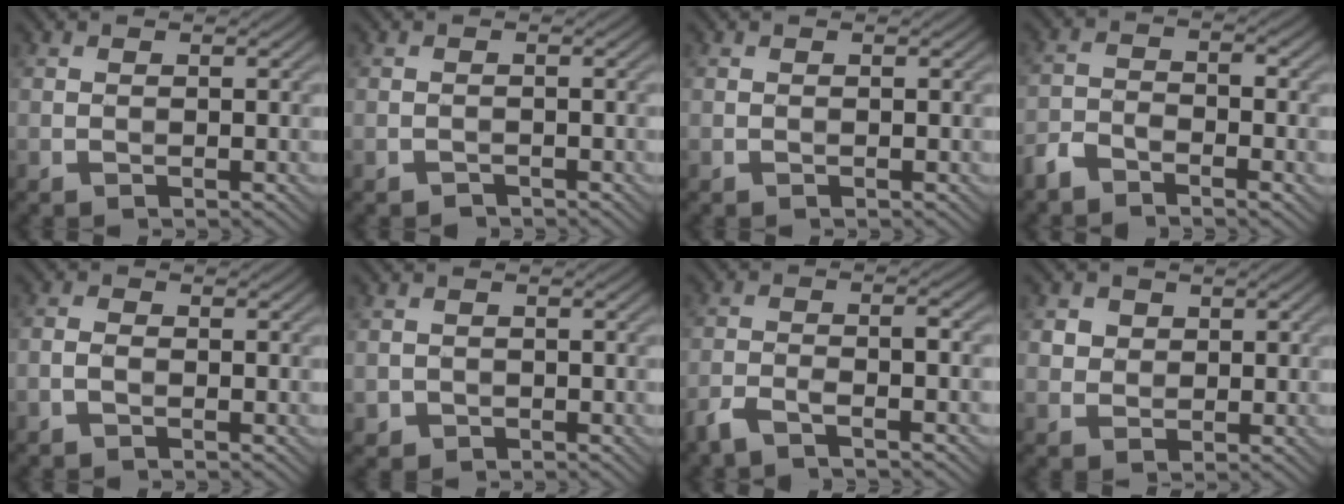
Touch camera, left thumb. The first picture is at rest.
{"total": 0.8, "force": [-0.8, 0.3, 0.1], "torque": [-0.001, -0.001, -0.016]}
{"total": 0.0}
{"total": 4.2, "force": [-3.3, 1.5, 2.2], "torque": [-0.044, -0.004, -0.076]}
{"total": 1.3, "force": [-0.7, 0.6, 0.9], "torque": [-0.020, 0.002, -0.018]}
{"total": 1.4, "force": [-0.6, 1.3, 0.2], "torque": [-0.001, -0.008, -0.013]}
{"total": 4.4, "force": [-3.0, 0.7, 3.2], "torque": [-0.063, -0.001, -0.070]}
{"total": 3.5, "force": [1.5, 3.0, 1.2], "torque": [-0.047, -0.007, 0.032]}